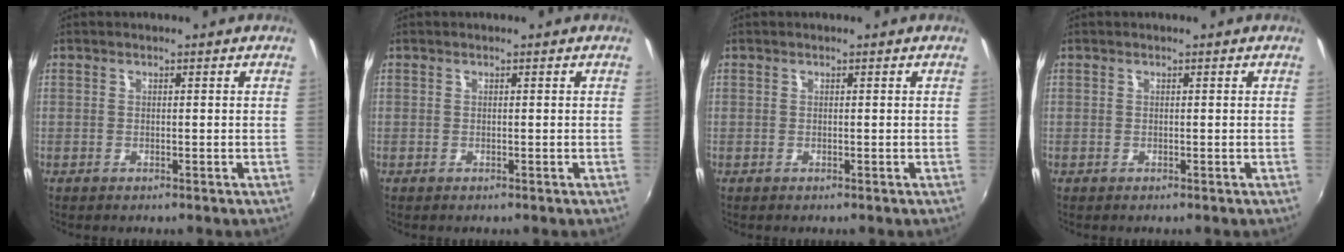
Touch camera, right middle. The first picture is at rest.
{"total": 0.0}
{"total": 0.0}
{"total": 0.0}